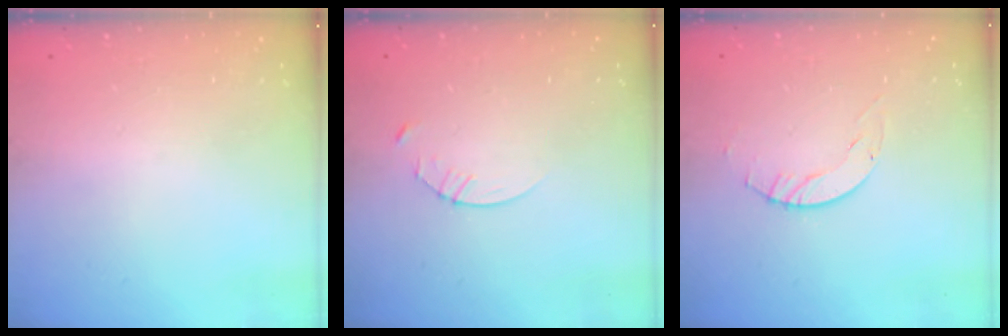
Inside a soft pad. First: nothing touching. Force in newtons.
{"total": 2.9, "press": 2.9, "slide": 0.4}
{"total": 2.9, "press": 2.9, "slide": 0.4}